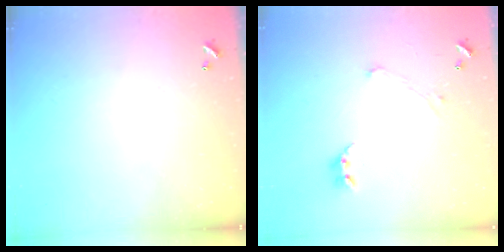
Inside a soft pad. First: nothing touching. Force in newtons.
{"total": 1.7, "press": 1.6, "slide": 0.5}